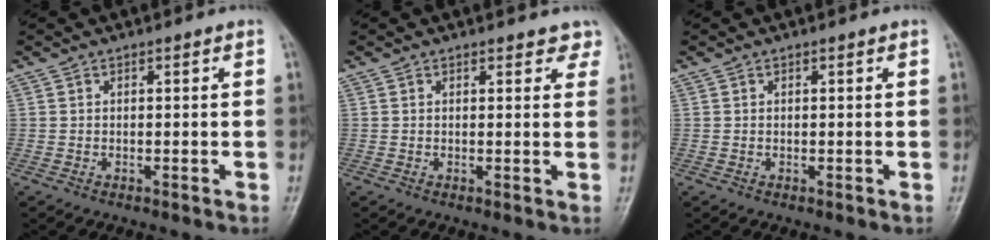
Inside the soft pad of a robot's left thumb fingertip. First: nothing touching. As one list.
[{"total": 3.2, "force": [2.6, 1.5, 1.1], "torque": [0.020, -0.009, 0.019]}, {"total": 0.0}]